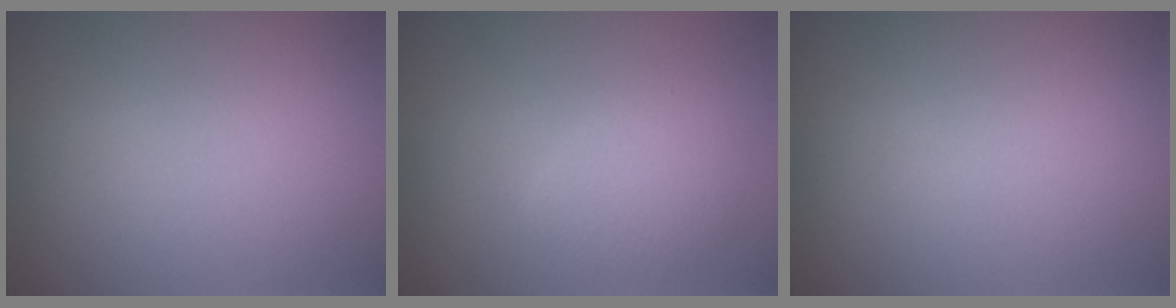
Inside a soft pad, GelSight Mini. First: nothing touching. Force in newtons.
{"total": 2.6, "press": 2.6, "slide": 0.0}
{"total": 0.0}